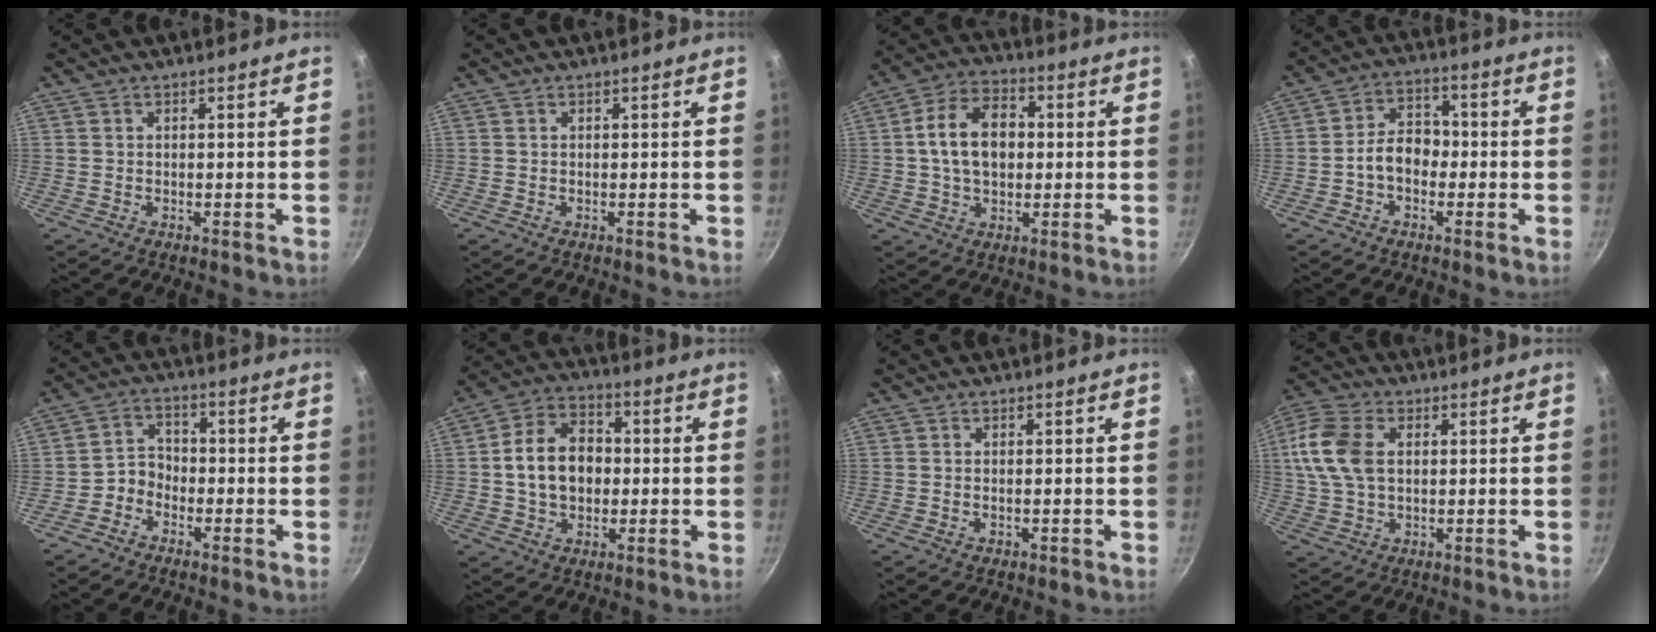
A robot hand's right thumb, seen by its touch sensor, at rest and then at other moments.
{"total": 0.0}
{"total": 12.4, "force": [0.9, 8.5, 9.0], "torque": [-0.128, 0.022, 0.006]}
{"total": 7.0, "force": [-1.6, 5.1, 4.6], "torque": [-0.042, 0.030, -0.038]}
{"total": 4.0, "force": [-2.3, 3.1, 1.3], "torque": [-0.003, 0.032, -0.053]}
{"total": 12.5, "force": [0.0, 9.3, 8.4], "torque": [-0.116, 0.025, -0.008]}
{"total": 0.8, "force": [-0.2, 0.5, 0.6], "torque": [-0.010, 0.002, -0.005]}
{"total": 12.0, "force": [2.0, 7.9, 8.9], "torque": [-0.172, 0.013, 0.030]}